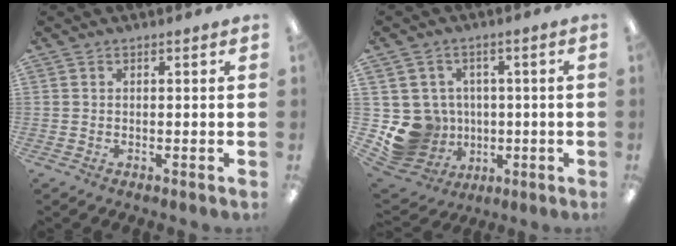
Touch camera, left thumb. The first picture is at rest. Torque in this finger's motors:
{"motor_torque": [0.04, 0.16, 0.00, 0.03, 0.01]}